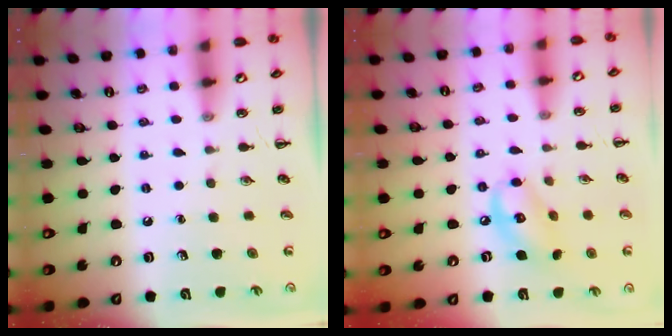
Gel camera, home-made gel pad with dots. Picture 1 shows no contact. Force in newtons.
{"total": 9.7, "press": 9.5, "slide": 1.7}